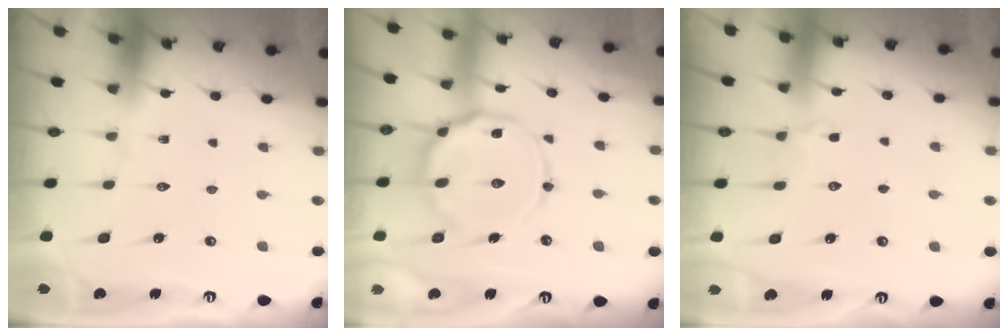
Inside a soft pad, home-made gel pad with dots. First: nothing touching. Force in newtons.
{"total": 16.5, "press": 16.4, "slide": 1.4}
{"total": 4.4, "press": 4.2, "slide": 1.2}